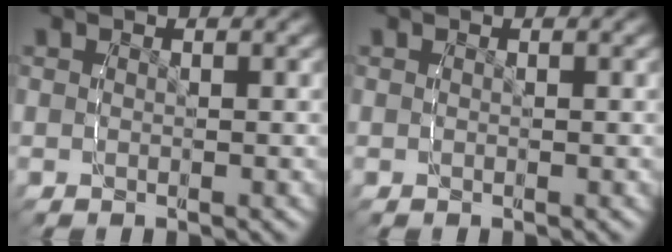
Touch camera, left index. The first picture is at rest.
{"total": 0.0}